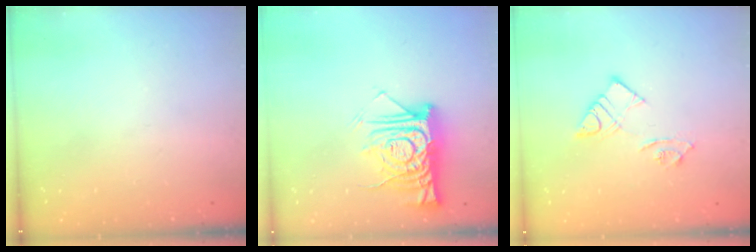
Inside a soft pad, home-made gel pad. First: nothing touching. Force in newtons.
{"total": 14.7, "press": 14.6, "slide": 1.8}
{"total": 8.4, "press": 8.4, "slide": 0.6}